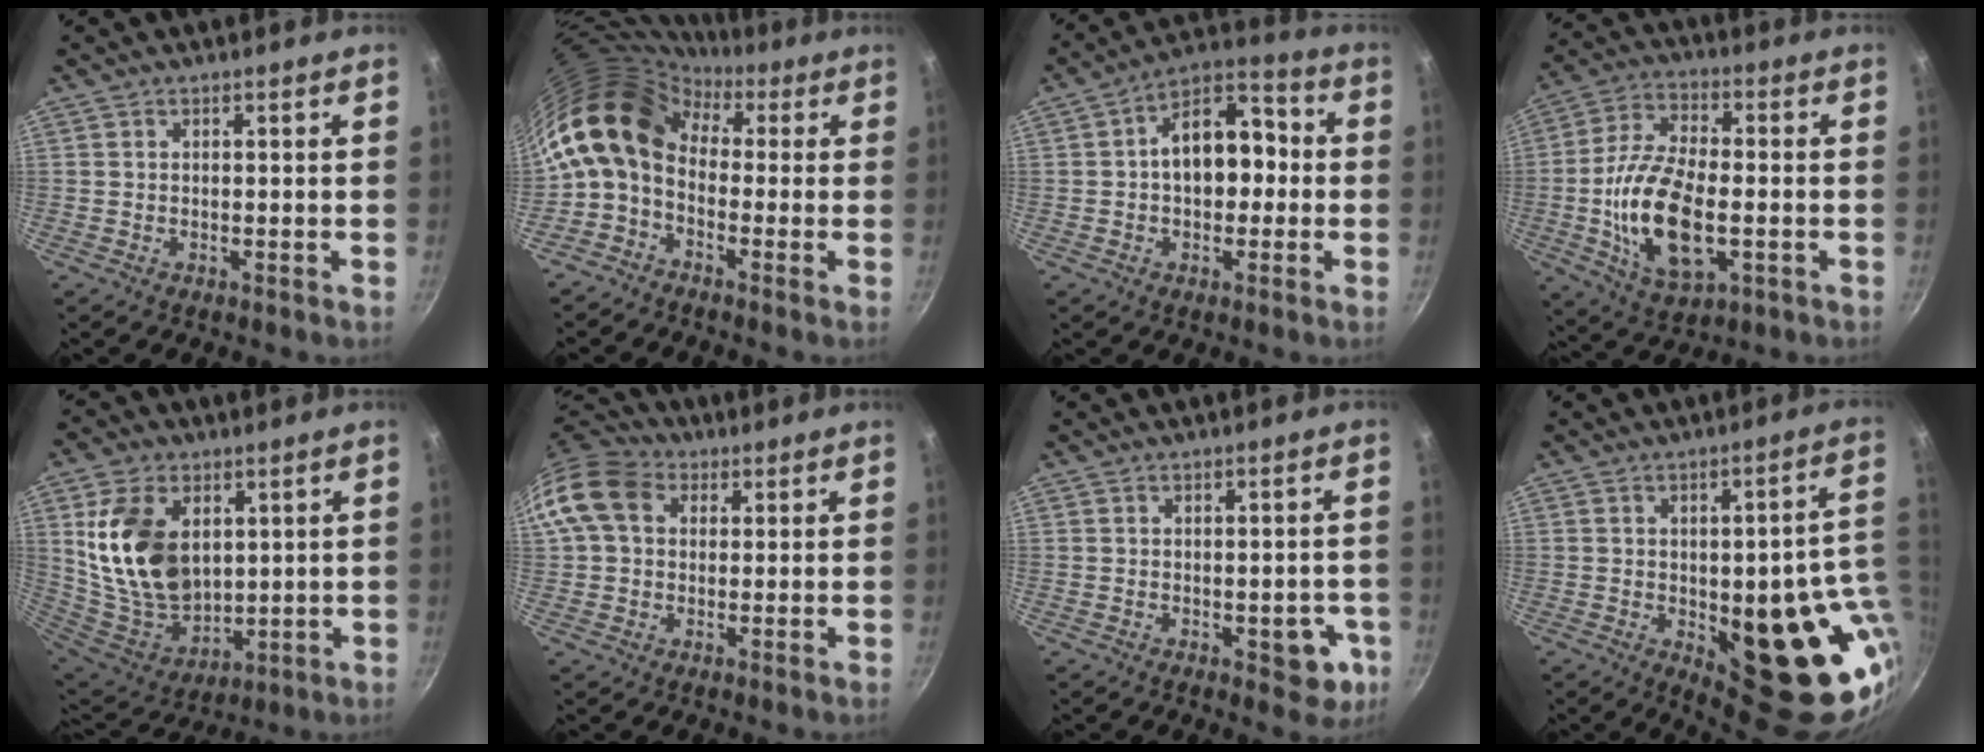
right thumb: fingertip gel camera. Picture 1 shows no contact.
{"total": 12.7, "force": [1.4, 9.0, 8.8], "torque": [-0.156, 0.025, -0.003]}
{"total": 13.2, "force": [0.0, 8.8, 9.8], "torque": [-0.100, 0.046, -0.013]}
{"total": 17.5, "force": [-3.0, 8.7, 14.9], "torque": [-0.280, 0.013, -0.055]}
{"total": 18.6, "force": [4.4, 12.5, 13.0], "torque": [-0.217, -0.035, 0.101]}
{"total": 11.3, "force": [2.7, 8.8, 6.6], "torque": [-0.108, 0.019, 0.032]}
{"total": 6.6, "force": [-1.9, 3.6, 5.2], "torque": [-0.030, 0.009, -0.020]}
{"total": 23.0, "force": [-3.1, 9.9, 20.5], "torque": [-0.185, -0.007, -0.022]}